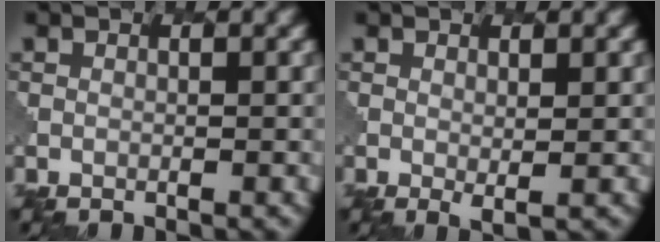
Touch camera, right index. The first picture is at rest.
{"total": 0.8, "force": [0.4, 0.1, 0.7], "torque": [-0.014, -0.010, 0.011]}